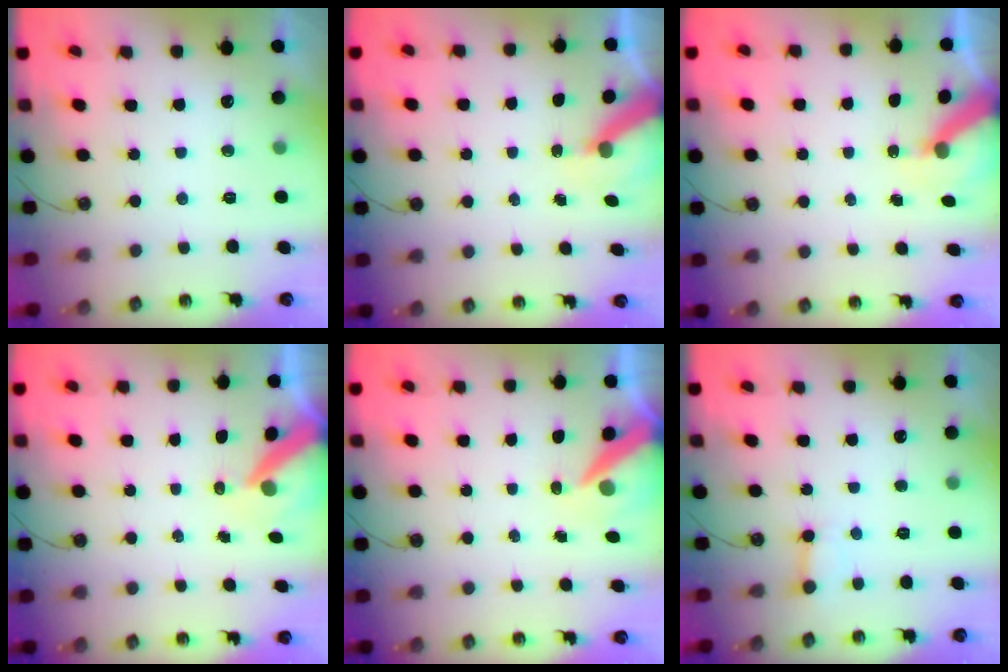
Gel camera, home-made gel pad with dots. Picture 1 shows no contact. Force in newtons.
{"total": 6.5, "press": 6.5, "slide": 0.6}
{"total": 5.3, "press": 5.2, "slide": 0.7}
{"total": 8.5, "press": 8.4, "slide": 0.8}
{"total": 9.0, "press": 9.0, "slide": 0.8}
{"total": 3.0, "press": 3.0, "slide": 0.4}